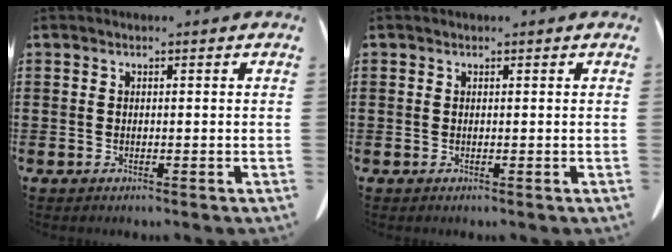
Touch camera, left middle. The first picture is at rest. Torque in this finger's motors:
{"motor_torque": [-0.06, 0.04, 0.03, 0.00]}